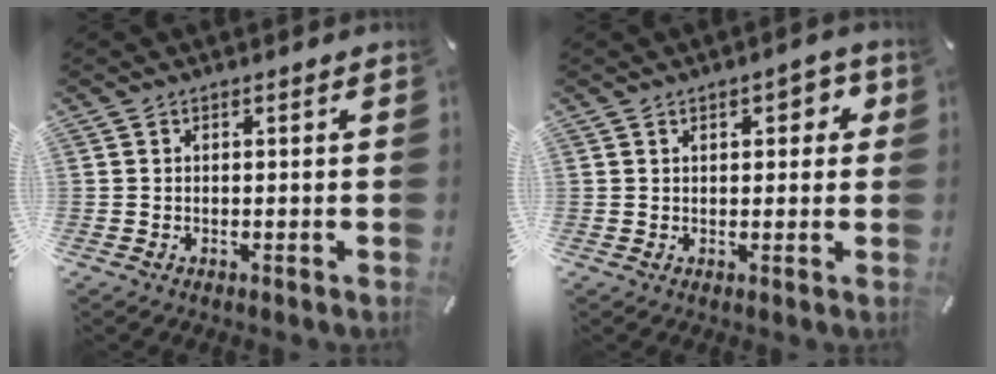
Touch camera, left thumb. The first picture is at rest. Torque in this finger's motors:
{"motor_torque": [-0.14, 0.00, -0.10, 0.13, 0.03]}